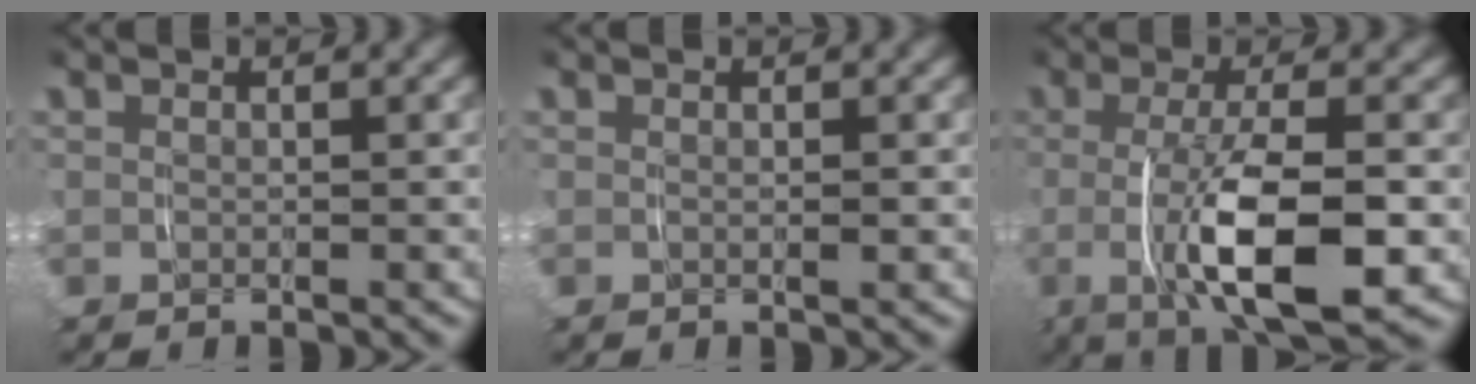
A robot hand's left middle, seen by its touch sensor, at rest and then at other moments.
{"total": 0.5, "force": [0.2, 0.2, 0.4], "torque": [-0.003, 0.006, 0.000]}
{"total": 8.2, "force": [-1.8, 2.5, 7.6], "torque": [-0.131, -0.007, -0.022]}